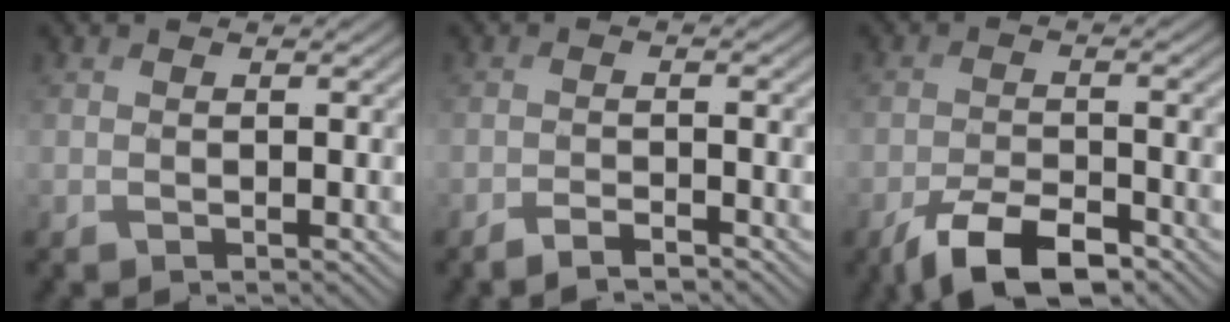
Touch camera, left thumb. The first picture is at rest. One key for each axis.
{"total": 2.4, "fx": -2.1, "fy": 0.7, "fz": 0.8, "tx": -0.010, "ty": 0.000, "tz": -0.043}
{"total": 7.1, "fx": -4.9, "fy": 3.0, "fz": 4.2, "tx": -0.070, "ty": -0.002, "tz": -0.089}